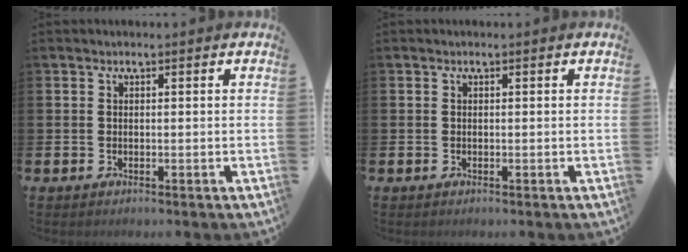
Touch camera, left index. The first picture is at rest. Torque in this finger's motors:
{"motor_torque": [0.00, 0.00, 0.00, 0.00]}